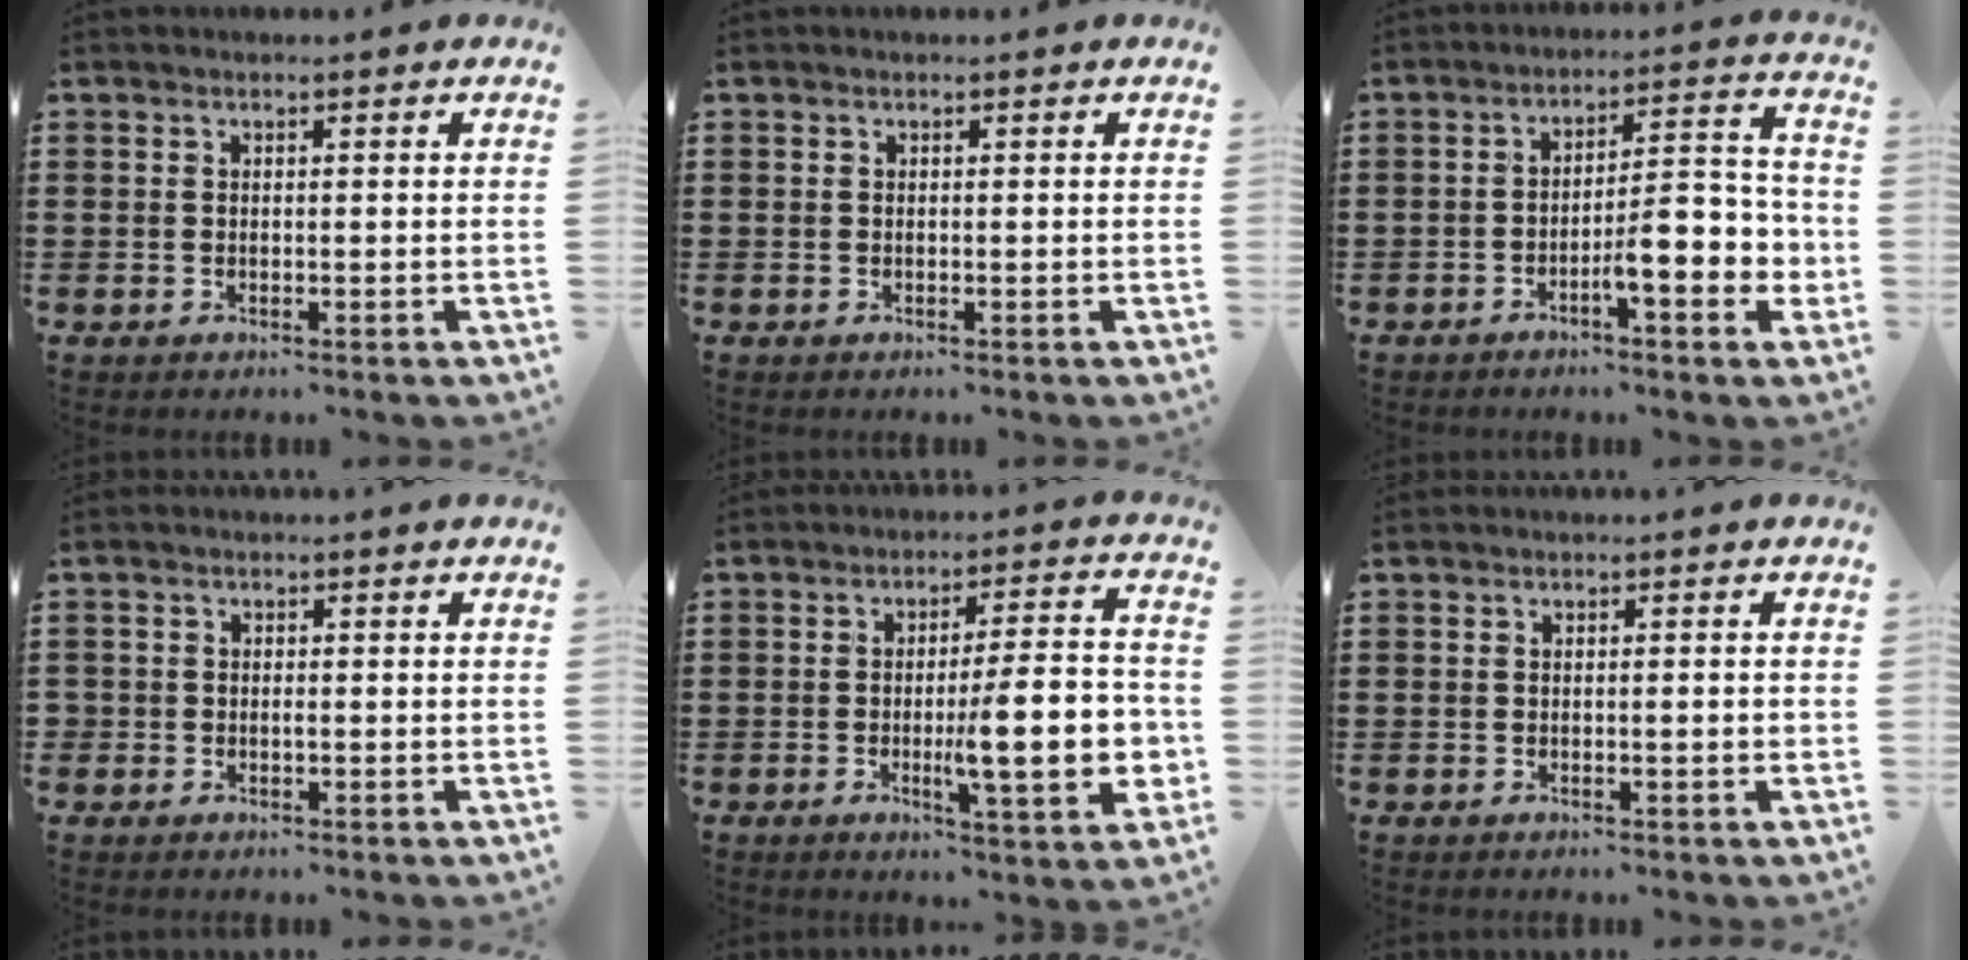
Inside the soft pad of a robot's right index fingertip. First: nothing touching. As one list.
[{"total": 0.0}, {"total": 8.3, "force": [-3.0, 2.2, 7.5], "torque": [-0.106, -0.016, -0.057]}, {"total": 0.9, "force": [-0.4, 0.7, 0.5], "torque": [-0.011, -0.002, -0.007]}, {"total": 13.0, "force": [-2.1, 2.7, 12.6], "torque": [-0.180, -0.015, -0.040]}, {"total": 0.9, "force": [-0.1, 0.1, 0.9], "torque": [-0.016, -0.003, -0.002]}]